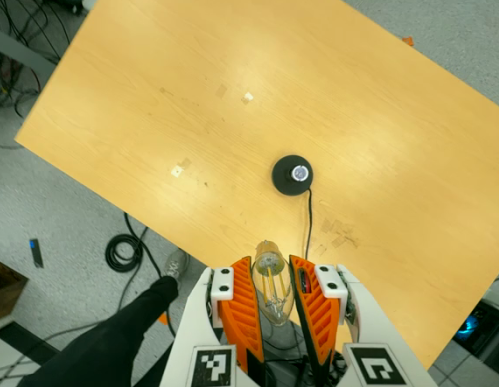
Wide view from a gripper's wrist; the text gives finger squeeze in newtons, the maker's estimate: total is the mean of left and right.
{"total": 15.5, "left": 17.0, "right": 14.1}